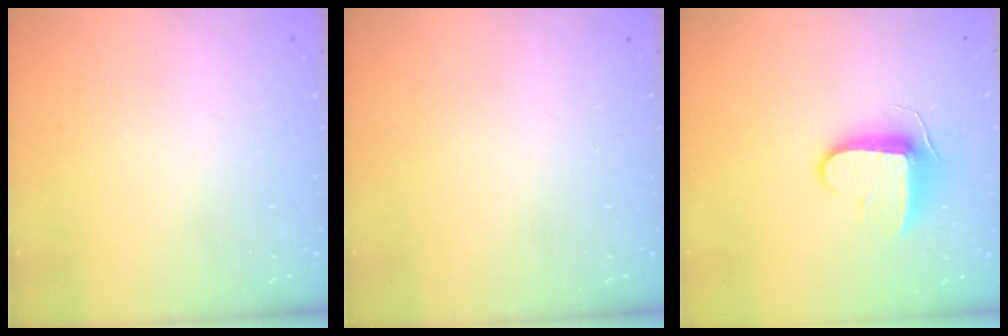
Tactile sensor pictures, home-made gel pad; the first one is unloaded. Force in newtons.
{"total": 0.0}
{"total": 10.4, "press": 10.3, "slide": 0.9}